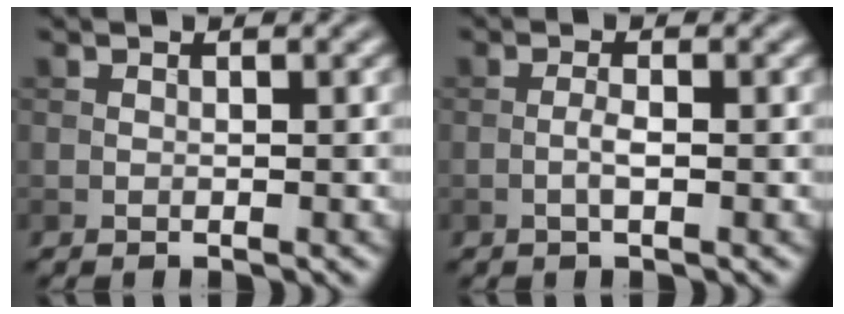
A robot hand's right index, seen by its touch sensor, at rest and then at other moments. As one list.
[{"total": 1.3, "force": [-0.4, 0.2, 1.3], "torque": [-0.026, 0.002, -0.010]}]